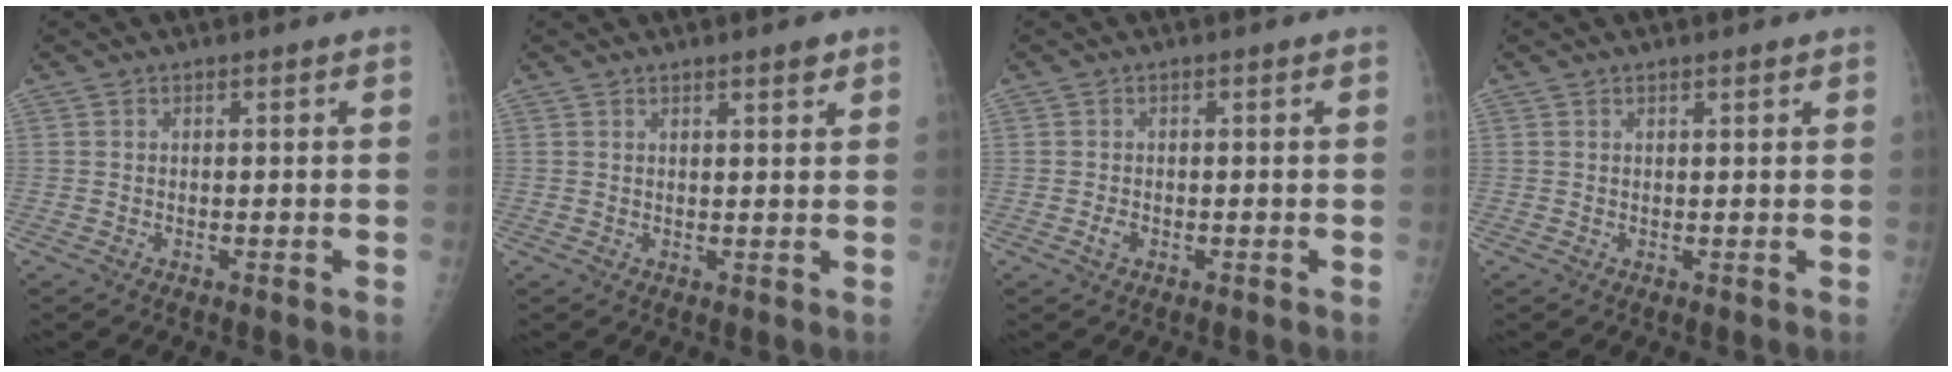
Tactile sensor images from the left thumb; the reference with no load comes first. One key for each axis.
{"total": 2.2, "fx": 1.7, "fy": 0.4, "fz": 1.4, "tx": -0.016, "ty": -0.010, "tz": 0.023}
{"total": 1.2, "fx": -0.3, "fy": 0.7, "fz": 0.9, "tx": -0.019, "ty": 0.005, "tz": -0.005}
{"total": 1.0, "fx": 0.8, "fy": 0.1, "fz": 0.6, "tx": -0.007, "ty": -0.004, "tz": 0.013}